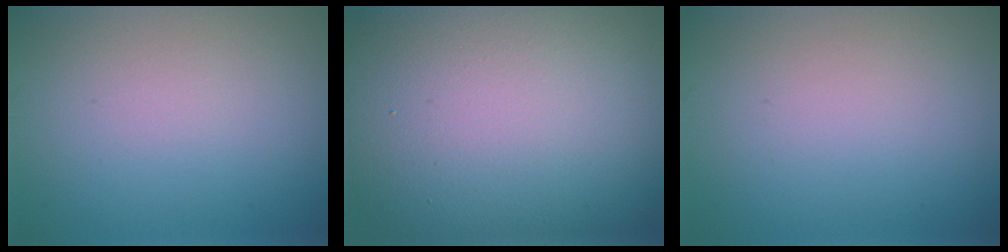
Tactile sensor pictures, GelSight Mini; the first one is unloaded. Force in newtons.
{"total": 17.7, "press": 17.7, "slide": 1.2}
{"total": 0.0}